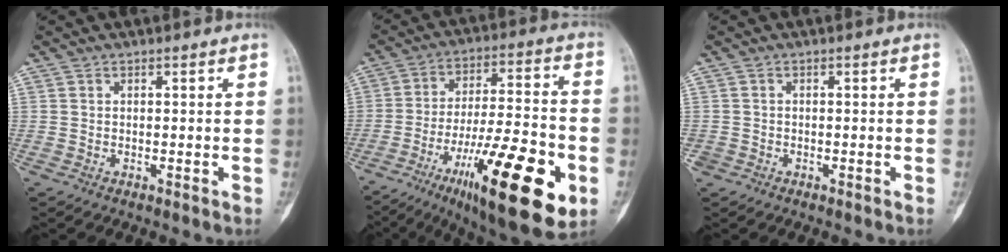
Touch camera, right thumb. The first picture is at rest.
{"total": 25.2, "force": [-10.3, 7.0, 21.9], "torque": [-0.322, 0.037, -0.153]}
{"total": 1.0, "force": [-0.5, 0.9, 0.0], "torque": [0.006, 0.005, -0.012]}